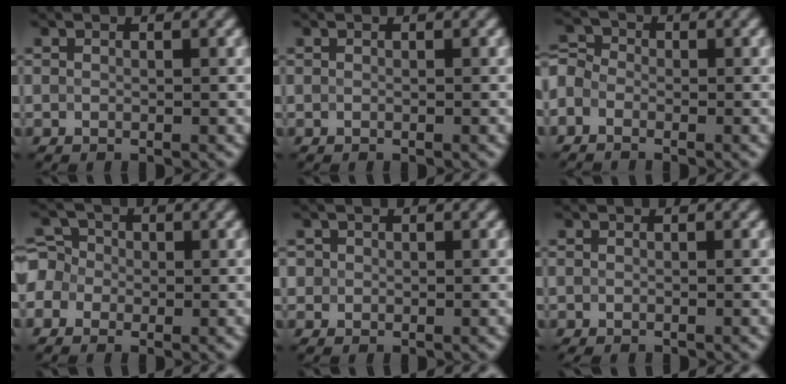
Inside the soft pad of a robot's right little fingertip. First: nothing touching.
{"total": 0.0}
{"total": 3.4, "force": [-1.8, 2.5, 1.3], "torque": [-0.021, 0.011, -0.041]}
{"total": 3.7, "force": [-0.7, 3.4, 1.3], "torque": [-0.014, 0.025, -0.039]}
{"total": 0.8, "force": [0.1, 0.8, 0.1], "torque": [0.008, -0.001, -0.002]}
{"total": 1.1, "force": [-1.0, 0.2, 0.4], "torque": [-0.004, -0.005, -0.014]}